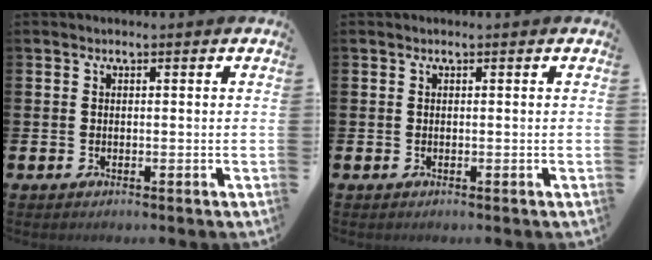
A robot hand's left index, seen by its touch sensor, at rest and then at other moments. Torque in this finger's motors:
{"motor_torque": [0.00, 0.00, 0.01, -0.01]}